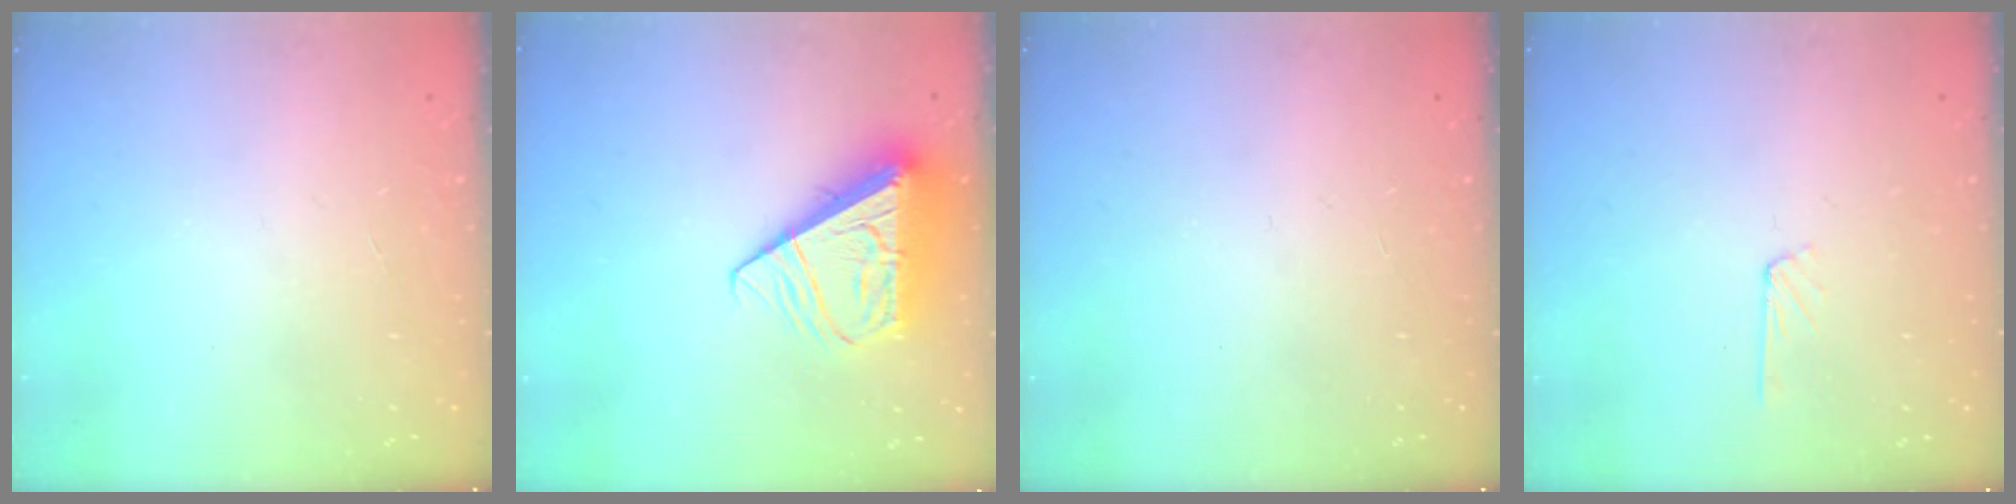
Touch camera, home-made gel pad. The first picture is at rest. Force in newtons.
{"total": 11.3, "press": 11.2, "slide": 1.5}
{"total": 0.0}
{"total": 2.9, "press": 2.9, "slide": 0.3}